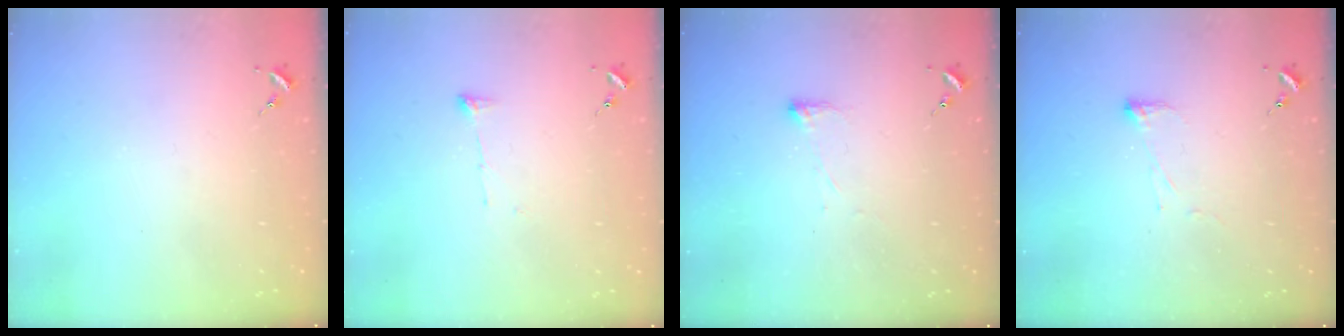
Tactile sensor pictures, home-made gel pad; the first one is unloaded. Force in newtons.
{"total": 4.8, "press": 4.8, "slide": 0.2}
{"total": 2.8, "press": 2.7, "slide": 0.8}
{"total": 3.8, "press": 3.7, "slide": 0.9}